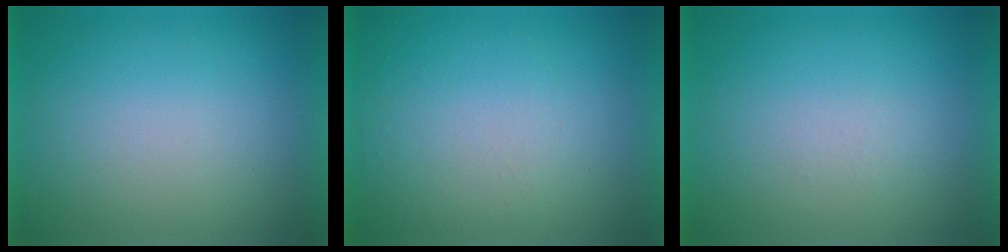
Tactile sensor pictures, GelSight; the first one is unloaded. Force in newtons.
{"total": 1.0}
{"total": 1.4}